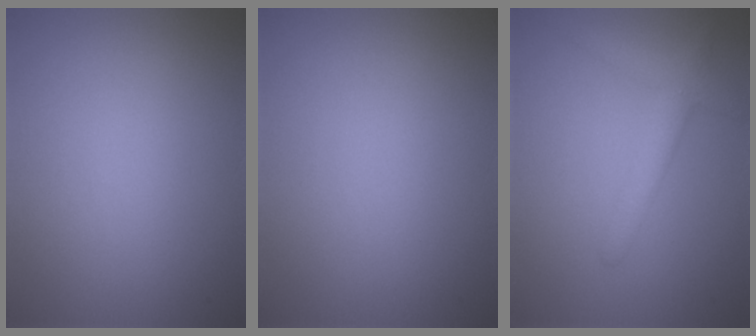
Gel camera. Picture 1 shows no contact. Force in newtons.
{"total": 0.0}
{"total": 2.8, "press": 2.8, "slide": 0.3}